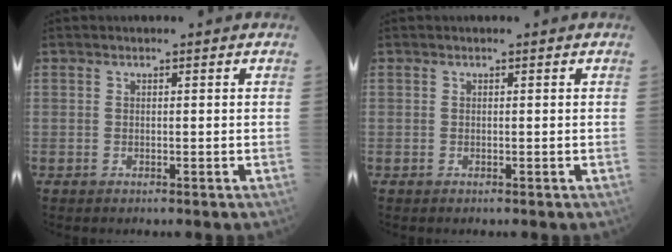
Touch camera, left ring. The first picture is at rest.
{"total": 0.0}